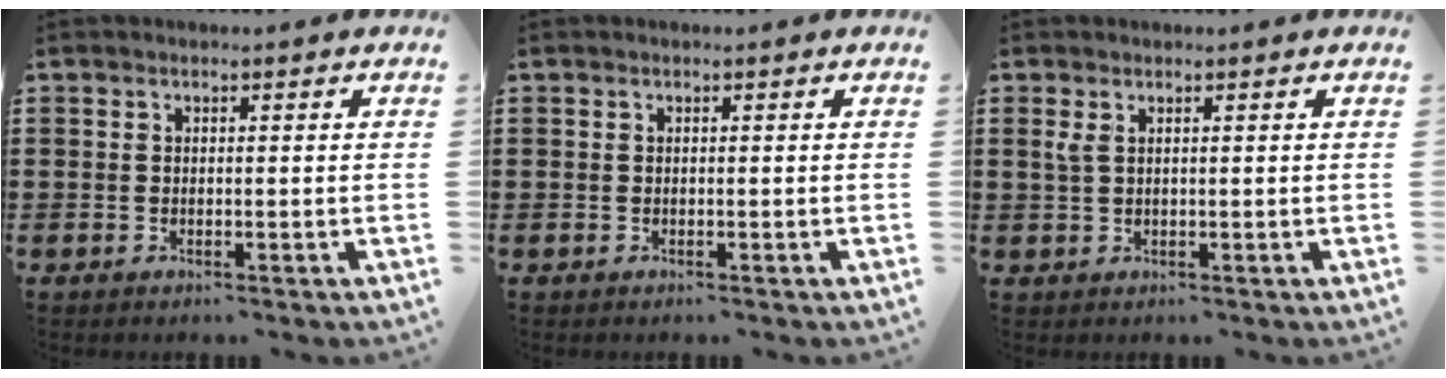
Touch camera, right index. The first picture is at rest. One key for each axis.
{"total": 0.0}
{"total": 1.6, "fx": 0.8, "fy": 0.6, "fz": 1.3, "tx": -0.028, "ty": 0.003, "tz": 0.014}